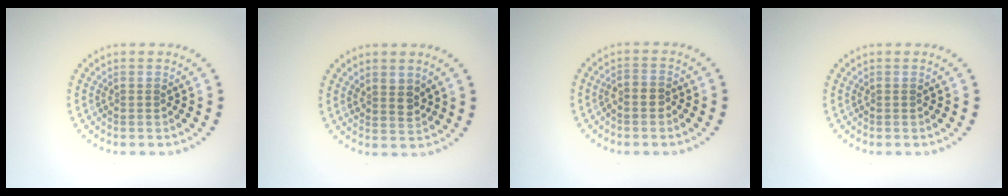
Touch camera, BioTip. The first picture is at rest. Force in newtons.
{"total": 1.8, "press": 1.6, "slide": 0.9}
{"total": 1.2, "press": 0.9, "slide": 0.7}
{"total": 0.0}